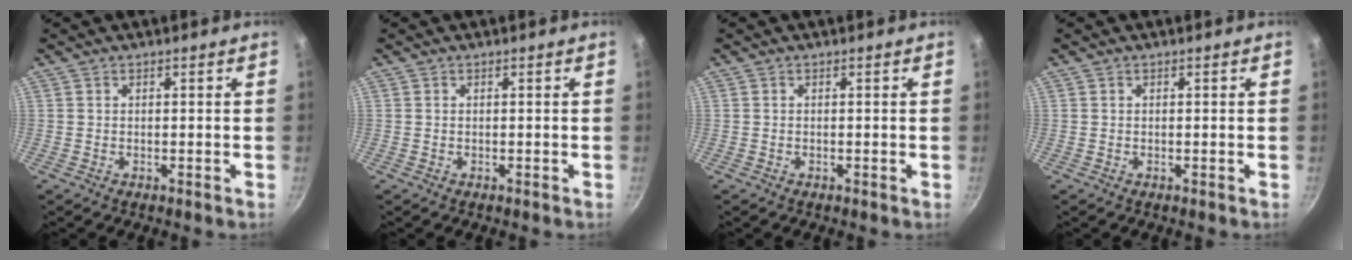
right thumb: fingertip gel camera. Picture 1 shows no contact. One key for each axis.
{"total": 0.0}
{"total": 0.0}
{"total": 0.0}